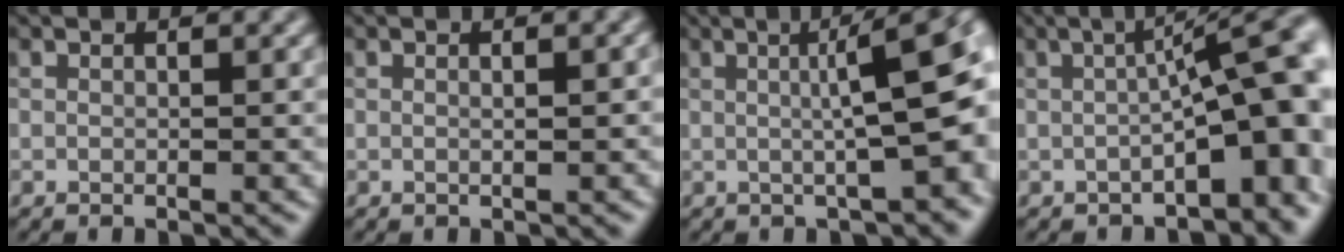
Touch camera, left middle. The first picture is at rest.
{"total": 1.1, "force": [0.1, 0.1, 1.1], "torque": [-0.018, 0.002, -0.001]}
{"total": 8.5, "force": [0.9, 1.7, 8.3], "torque": [-0.101, 0.019, 0.011]}
{"total": 11.6, "force": [-1.7, 3.8, 10.8], "torque": [-0.123, 0.018, -0.023]}